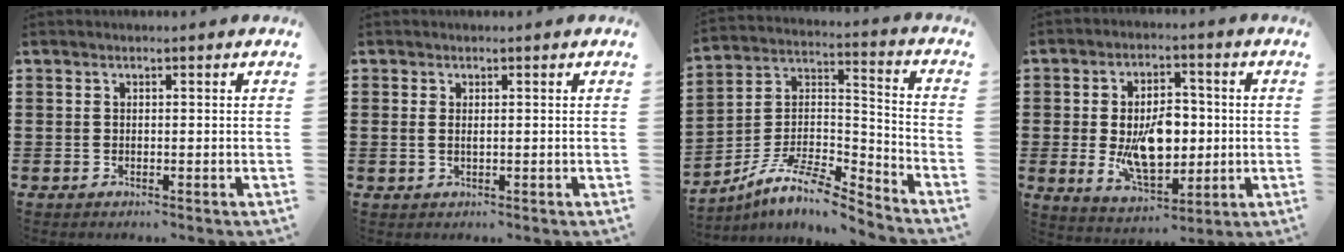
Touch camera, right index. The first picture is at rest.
{"total": 1.2, "force": [0.3, 0.5, 1.0], "torque": [-0.021, 0.005, 0.004]}
{"total": 8.7, "force": [-7.2, 1.8, 4.5], "torque": [-0.106, 0.000, -0.151]}
{"total": 10.7, "force": [-0.7, 6.1, 8.7], "torque": [-0.155, -0.001, -0.017]}